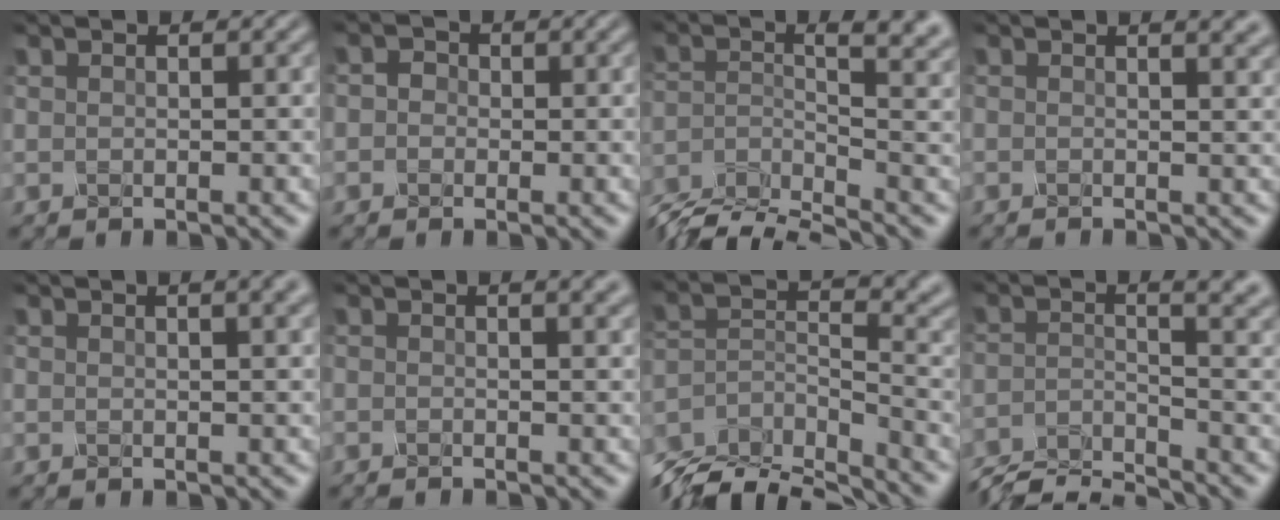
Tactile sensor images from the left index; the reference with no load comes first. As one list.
[{"total": 1.1, "force": [-0.5, 0.9, -0.3], "torque": [0.016, -0.005, -0.019]}, {"total": 9.0, "force": [-6.0, 2.8, 6.1], "torque": [-0.086, -0.013, -0.116]}, {"total": 4.8, "force": [1.4, 2.5, 3.9], "torque": [-0.003, 0.032, -0.023]}, {"total": 6.3, "force": [3.3, 3.1, 4.4], "torque": [-0.009, 0.043, 0.005]}, {"total": 3.9, "force": [0.7, 2.1, 3.3], "torque": [-0.002, 0.030, -0.023]}, {"total": 8.9, "force": [-7.8, 2.3, 3.5], "torque": [-0.073, -0.020, -0.142]}, {"total": 6.9, "force": [-5.6, 1.7, 3.8], "torque": [-0.045, -0.013, -0.112]}]